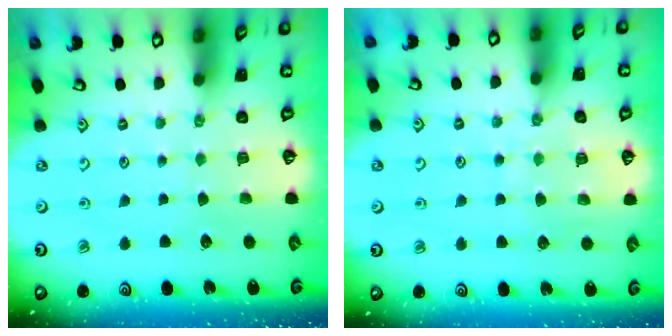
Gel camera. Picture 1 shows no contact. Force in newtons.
{"total": 6.5, "press": 6.5, "slide": 0.7}